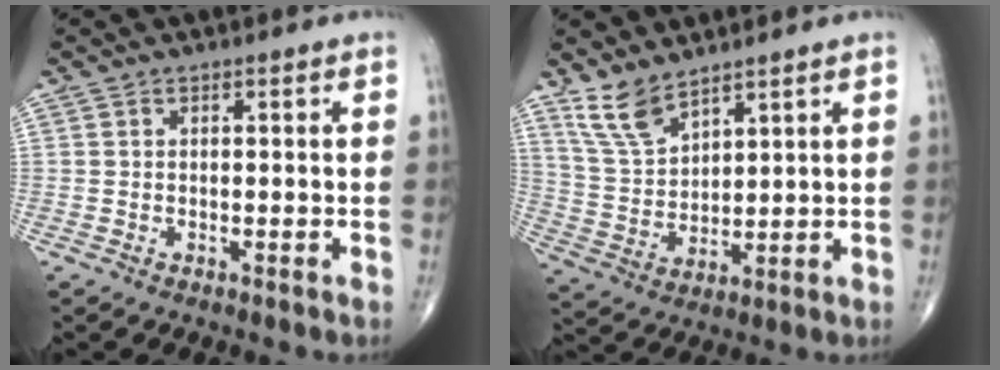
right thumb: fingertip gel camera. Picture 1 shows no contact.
{"total": 7.8, "force": [6.1, 2.8, 4.0], "torque": [-0.075, -0.034, 0.137]}